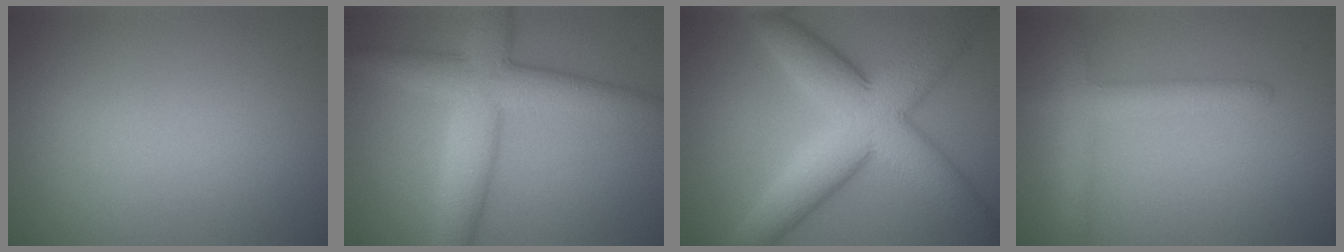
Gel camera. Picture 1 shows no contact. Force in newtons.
{"total": 7.2, "press": 7.2, "slide": 0.2}
{"total": 9.9, "press": 9.9, "slide": 0.1}
{"total": 3.3, "press": 3.3, "slide": 0.2}